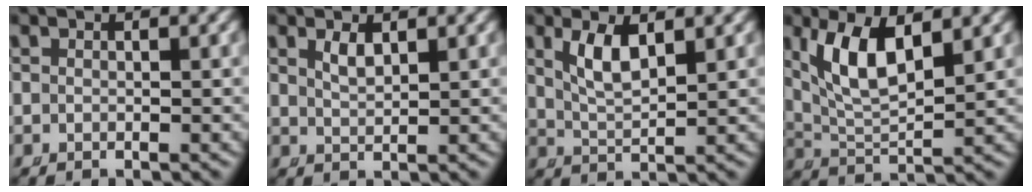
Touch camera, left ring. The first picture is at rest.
{"total": 1.3, "force": [0.7, 0.0, 1.0], "torque": [-0.020, -0.012, 0.025]}
{"total": 3.3, "force": [1.2, 1.1, 2.9], "torque": [-0.060, -0.012, 0.032]}
{"total": 6.2, "force": [2.4, 3.0, 4.9], "torque": [-0.108, -0.009, 0.053]}